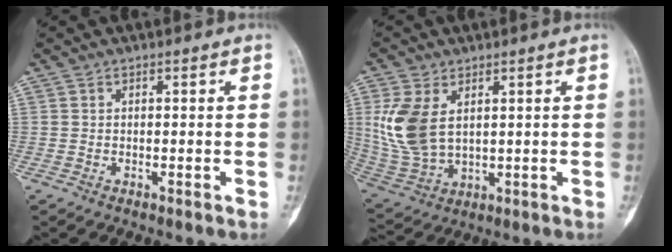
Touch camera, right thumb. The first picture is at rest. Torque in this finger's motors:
{"motor_torque": [0.15, 1.51, 0.10, 0.05, 0.13]}